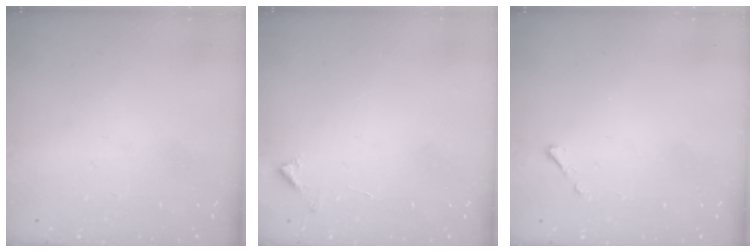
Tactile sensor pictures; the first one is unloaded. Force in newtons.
{"total": 4.3, "press": 4.2, "slide": 0.3}
{"total": 2.5, "press": 2.5, "slide": 0.3}